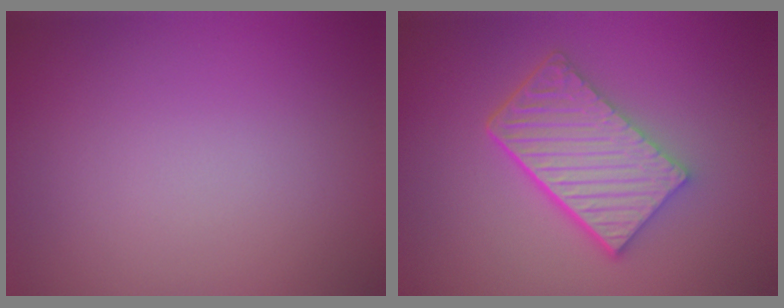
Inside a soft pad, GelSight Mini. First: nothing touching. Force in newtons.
{"total": 5.8, "press": 4.3, "slide": 4.0}